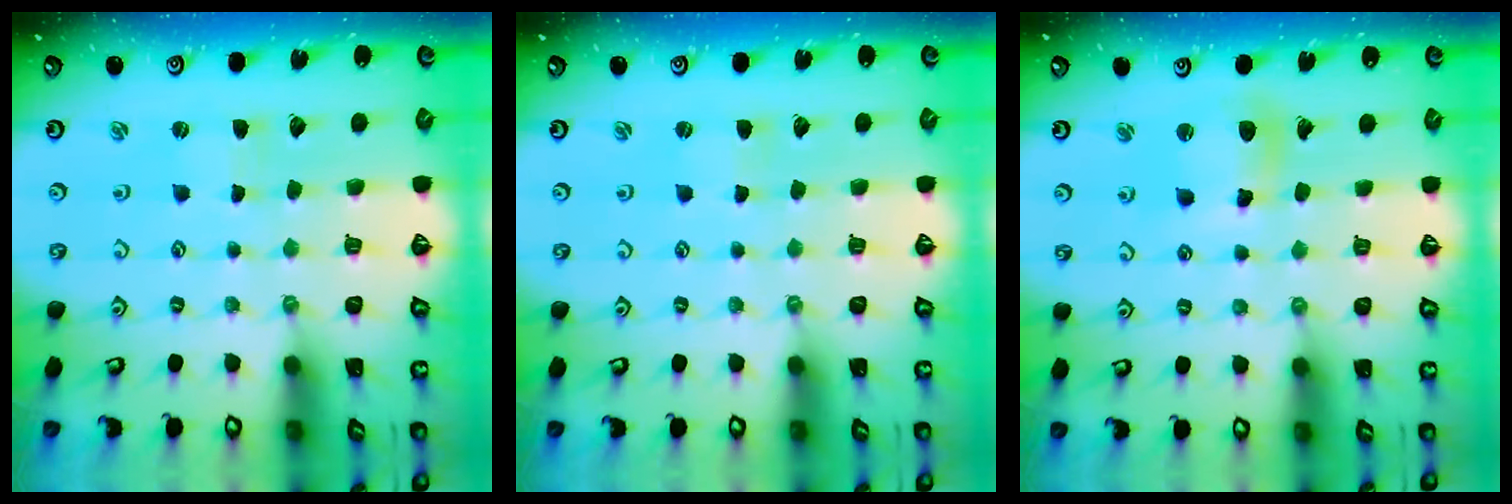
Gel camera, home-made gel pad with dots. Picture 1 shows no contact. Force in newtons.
{"total": 1.3, "press": 1.3, "slide": 0.4}
{"total": 10.6, "press": 10.5, "slide": 1.5}